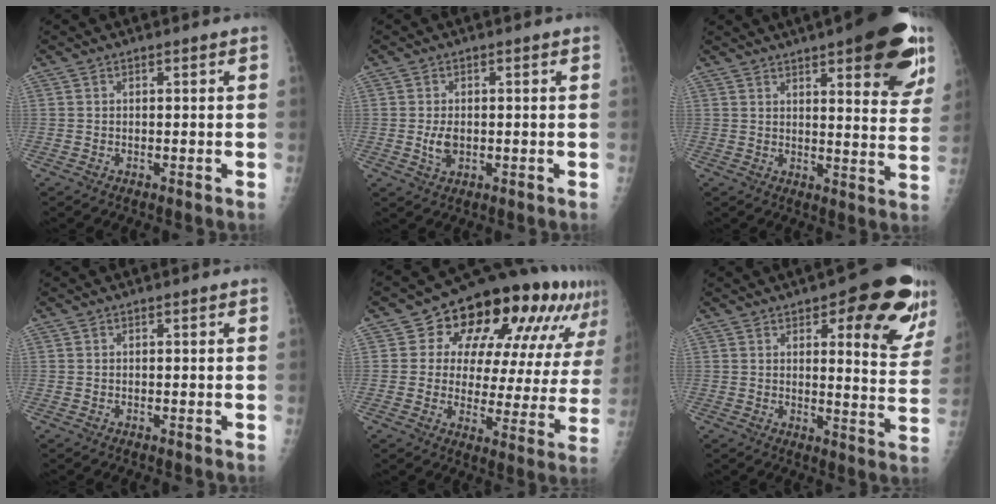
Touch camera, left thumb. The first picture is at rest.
{"total": 3.4, "force": [-0.3, 2.2, 2.5], "torque": [-0.042, -0.004, -0.001]}
{"total": 20.6, "force": [11.6, 6.0, 16.0], "torque": [-0.173, -0.038, 0.143]}
{"total": 0.0}
{"total": 23.2, "force": [12.0, 12.4, 15.5], "torque": [-0.180, -0.006, 0.157]}
{"total": 17.0, "force": [8.4, 5.8, 13.6], "torque": [-0.119, -0.040, 0.100]}